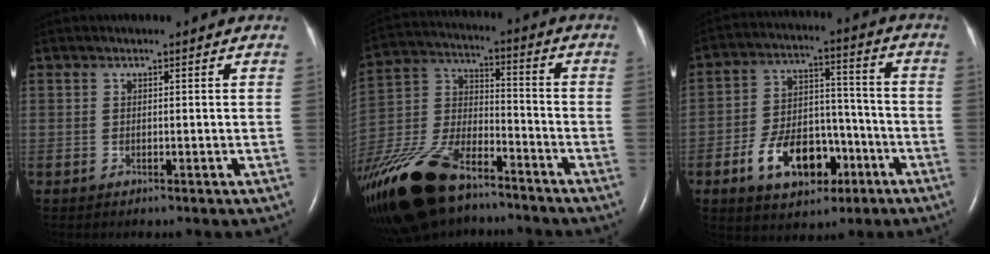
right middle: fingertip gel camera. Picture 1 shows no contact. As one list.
[{"total": 24.4, "force": [-17.0, 10.0, 14.4], "torque": [-0.373, -0.030, -0.313]}, {"total": 12.4, "force": [-5.8, 7.1, 8.3], "torque": [-0.157, 0.022, -0.089]}]